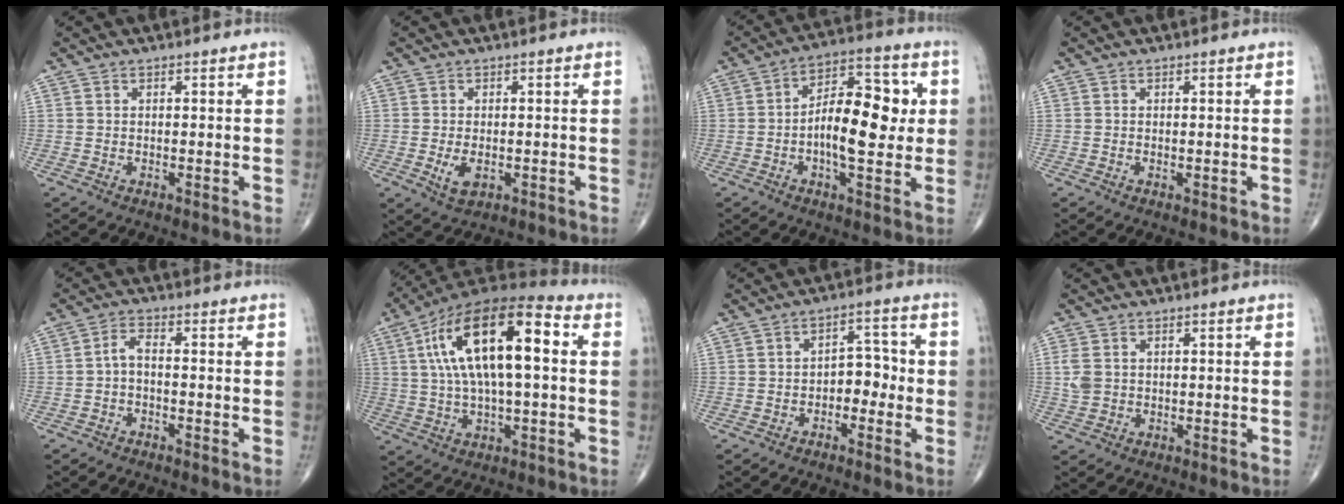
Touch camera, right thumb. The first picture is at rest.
{"total": 3.7, "force": [-0.9, 2.1, 2.9], "torque": [-0.053, -0.007, -0.010]}
{"total": 13.9, "force": [0.0, 6.5, 12.2], "torque": [-0.170, 0.021, -0.006]}
{"total": 0.7, "force": [-0.1, 0.3, 0.6], "torque": [-0.010, -0.003, -0.002]}
{"total": 2.7, "force": [-0.9, 1.2, 2.3], "torque": [-0.043, 0.017, -0.021]}
{"total": 21.0, "force": [3.9, 8.1, 18.9], "torque": [-0.341, 0.027, 0.057]}
{"total": 5.2, "force": [-1.4, 3.4, 3.7], "torque": [-0.029, 0.026, -0.031]}
{"total": 3.2, "force": [0.4, 2.4, 2.0], "torque": [-0.049, 0.000, 0.010]}